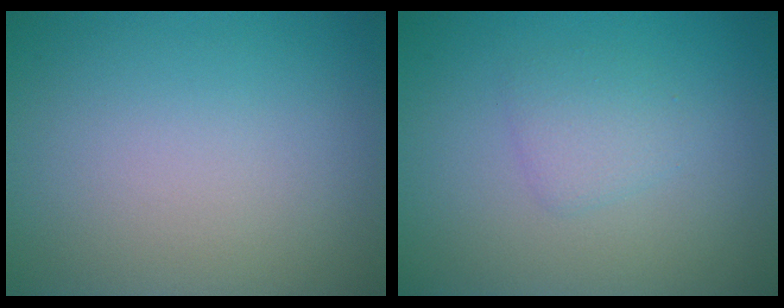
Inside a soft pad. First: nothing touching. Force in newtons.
{"total": 1.6, "press": 1.6, "slide": 0.0}